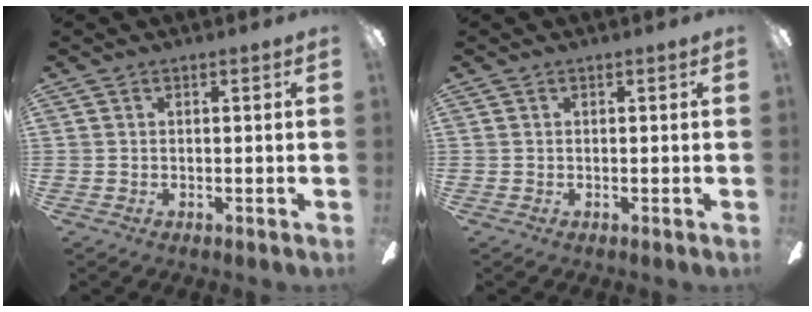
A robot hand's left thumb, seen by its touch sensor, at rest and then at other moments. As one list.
[{"total": 0.0}]